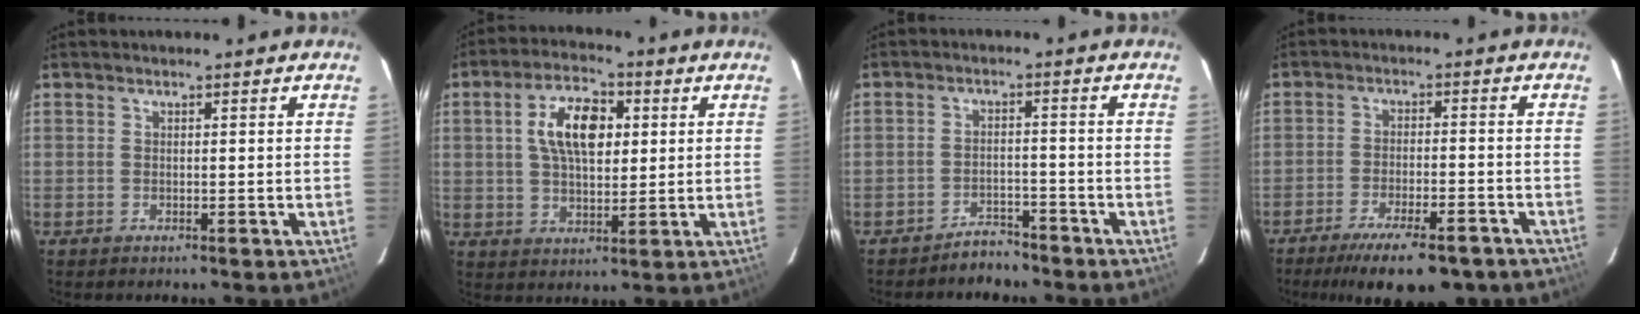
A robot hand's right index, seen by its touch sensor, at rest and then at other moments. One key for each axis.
{"total": 10.6, "fx": 2.5, "fy": 5.5, "fz": 8.7, "tx": -0.155, "ty": 0.019, "tz": 0.044}
{"total": 4.2, "fx": -3.7, "fy": 1.9, "fz": 0.4, "tx": -0.016, "ty": 0.012, "tz": -0.053}
{"total": 14.8, "fx": -11.1, "fy": 4.3, "fz": 8.7, "tx": -0.167, "ty": -0.030, "tz": -0.162}